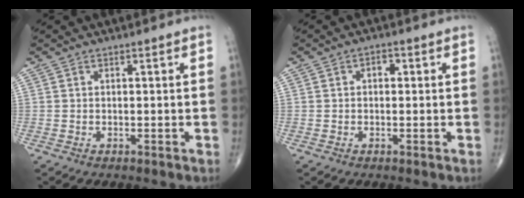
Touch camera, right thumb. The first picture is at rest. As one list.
[{"total": 1.7, "force": [0.3, 1.2, 1.2], "torque": [-0.011, 0.008, 0.001]}]